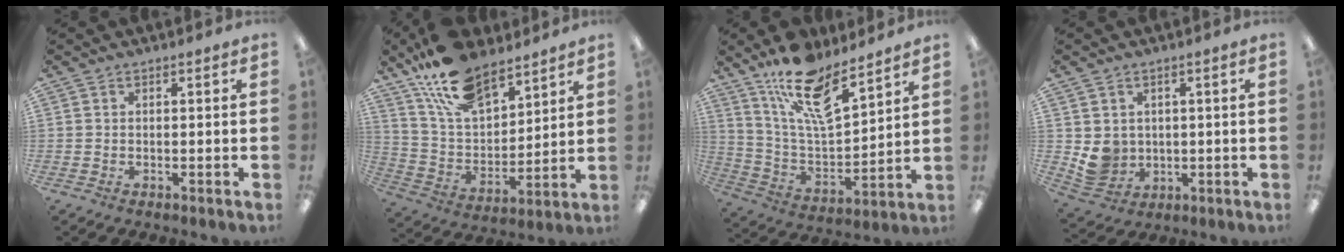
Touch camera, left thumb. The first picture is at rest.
{"total": 17.6, "force": [13.2, 8.1, 8.4], "torque": [-0.173, -0.065, 0.245]}
{"total": 17.3, "force": [12.7, 6.0, 10.2], "torque": [-0.188, -0.076, 0.223]}
{"total": 6.0, "force": [1.6, 5.5, 1.5], "torque": [-0.040, -0.010, 0.035]}